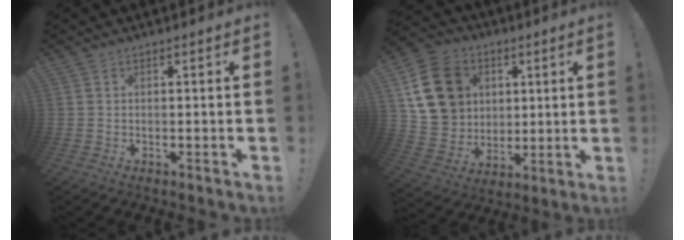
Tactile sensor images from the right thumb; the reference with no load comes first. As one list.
[{"total": 17.7, "force": [5.6, 14.7, 8.0], "torque": [-0.125, -0.006, 0.126]}]